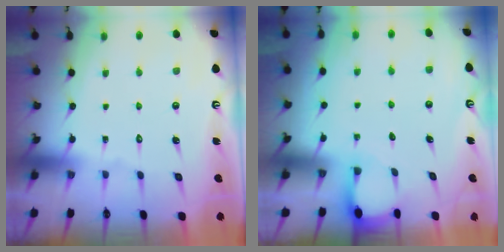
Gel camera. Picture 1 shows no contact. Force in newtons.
{"total": 2.1, "press": 2.1, "slide": 0.3}